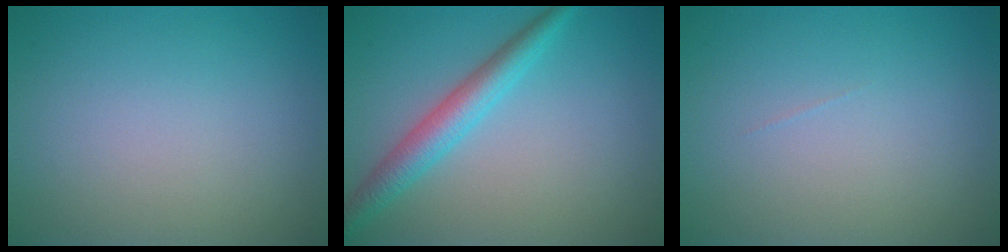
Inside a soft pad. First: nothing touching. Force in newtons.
{"total": 3.7, "press": 3.7, "slide": 0.1}
{"total": 0.0}